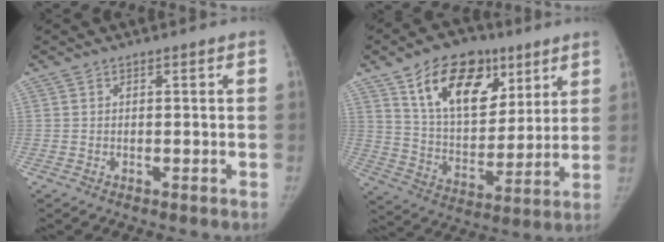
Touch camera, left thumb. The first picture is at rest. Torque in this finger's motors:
{"motor_torque": [0.47, 0.30, 1.59, -1.18, 0.13]}